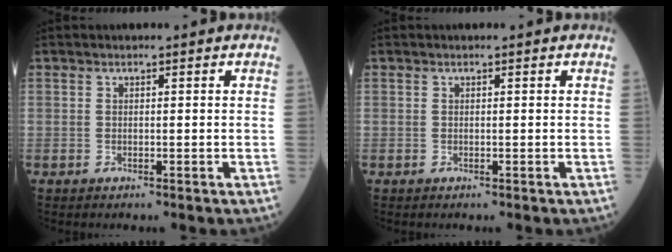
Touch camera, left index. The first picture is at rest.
{"total": 0.0}